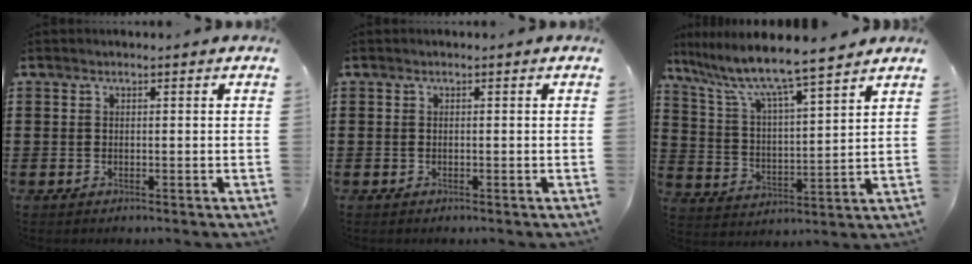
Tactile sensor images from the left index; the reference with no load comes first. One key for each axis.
{"total": 0.0}
{"total": 8.0, "fx": 7.0, "fy": 0.0, "fz": 3.9, "tx": -0.105, "ty": -0.045, "tz": 0.114}